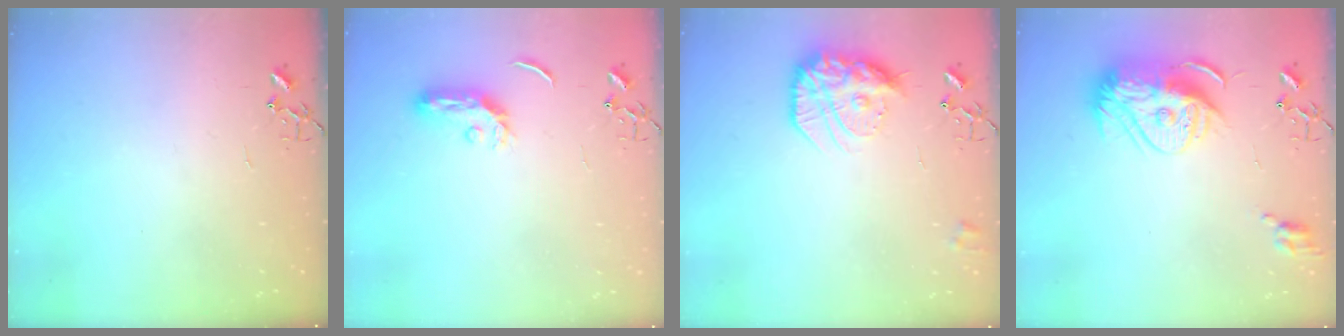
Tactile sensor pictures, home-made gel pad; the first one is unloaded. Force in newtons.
{"total": 7.6, "press": 7.6, "slide": 0.4}
{"total": 17.3, "press": 17.2, "slide": 1.4}
{"total": 15.1, "press": 15.0, "slide": 1.3}